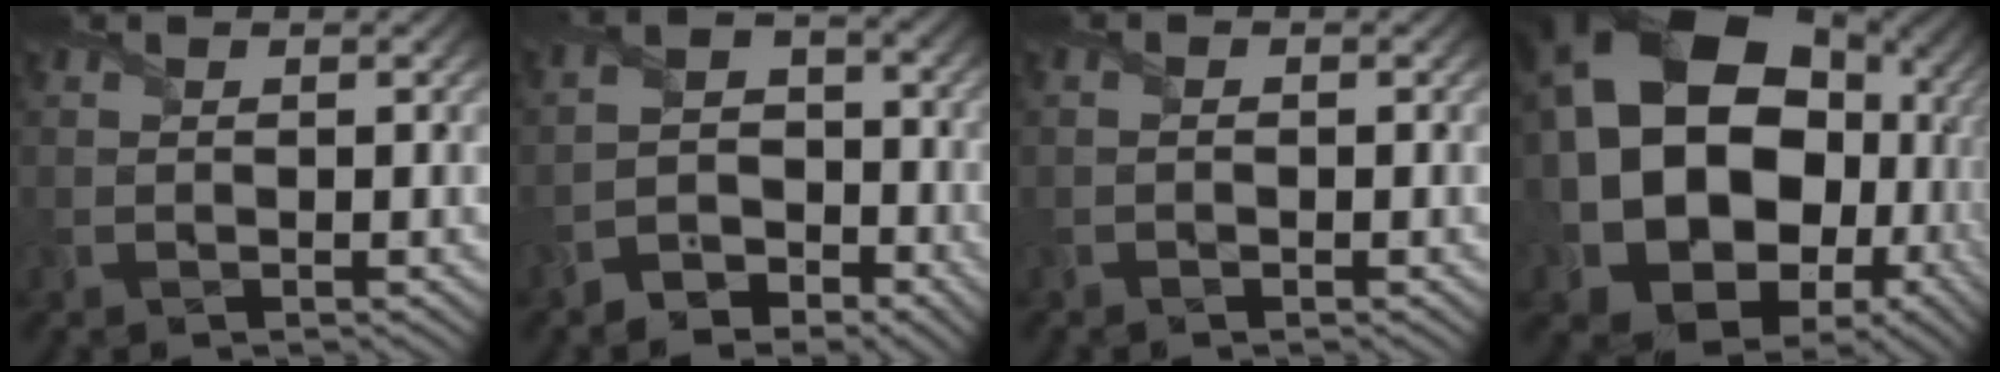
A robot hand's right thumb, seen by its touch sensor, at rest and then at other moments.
{"total": 4.9, "force": [-3.6, 2.7, 1.9], "torque": [-0.031, 0.003, -0.075]}
{"total": 0.7, "force": [-0.6, 0.3, 0.2], "torque": [-0.002, 0.000, -0.007]}
{"total": 23.1, "force": [1.1, 19.0, 13.2], "torque": [-0.303, -0.018, 0.024]}